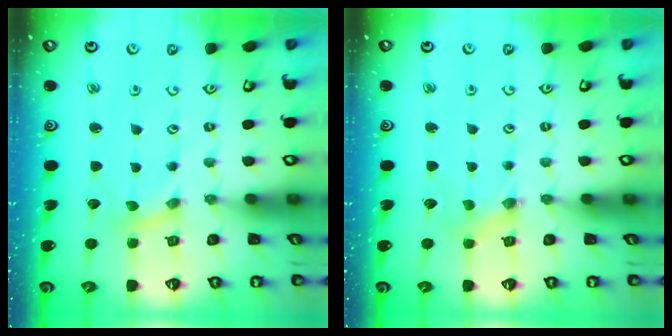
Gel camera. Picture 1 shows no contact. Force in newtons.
{"total": 0.6, "press": 0.6, "slide": 0.1}